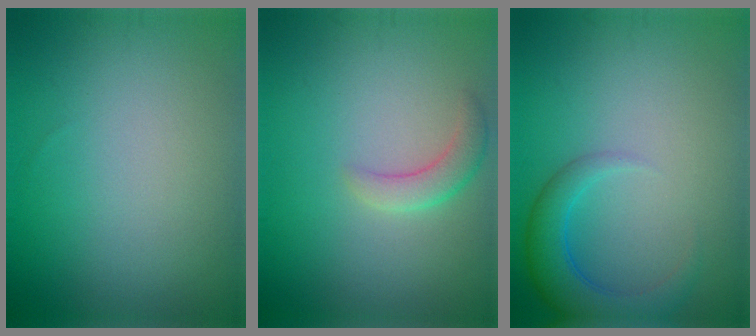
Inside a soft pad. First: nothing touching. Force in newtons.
{"total": 2.2, "press": 2.2, "slide": 0.1}
{"total": 4.1, "press": 4.1, "slide": 0.2}